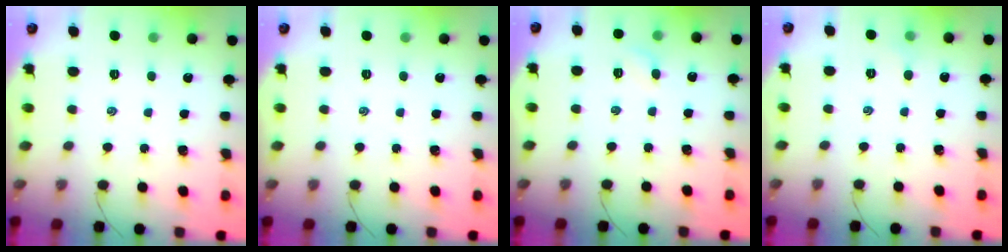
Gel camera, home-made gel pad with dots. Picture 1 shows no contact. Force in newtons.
{"total": 0.0}
{"total": 4.8, "press": 4.6, "slide": 1.3}
{"total": 2.6, "press": 2.4, "slide": 0.8}